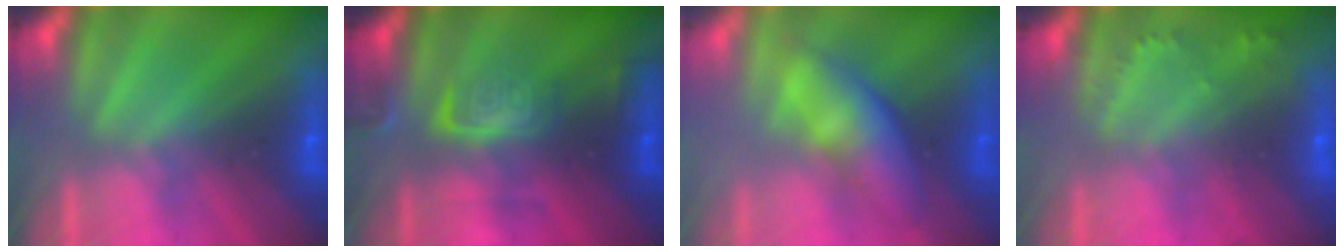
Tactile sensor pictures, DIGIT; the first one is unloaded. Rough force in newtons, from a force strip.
{"total": 2.7}
{"total": 3.5}
{"total": 2.2}